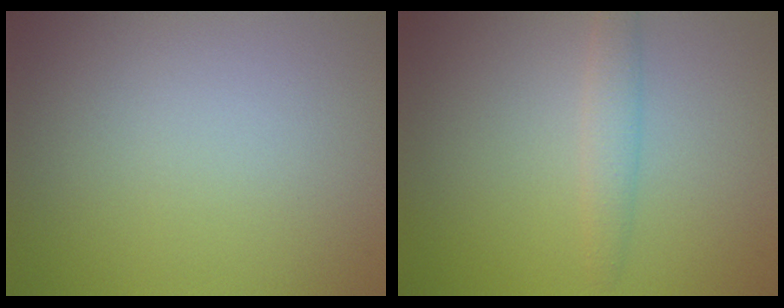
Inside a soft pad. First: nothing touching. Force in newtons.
{"total": 1.9, "press": 1.9, "slide": 0.2}